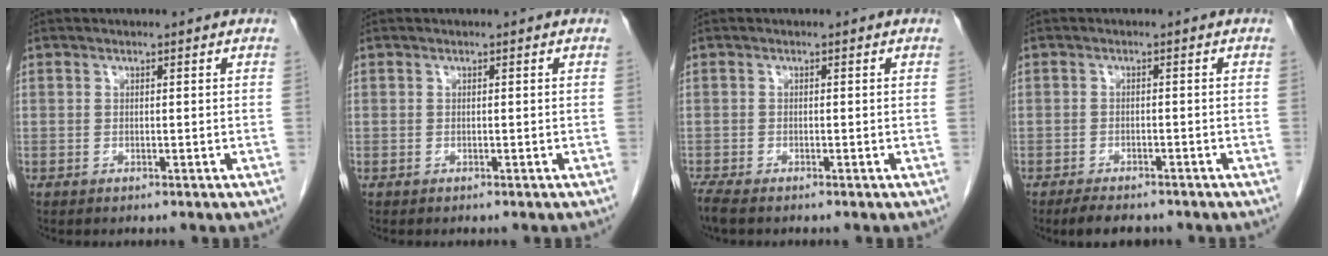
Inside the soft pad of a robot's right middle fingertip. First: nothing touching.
{"total": 0.0}
{"total": 2.5, "force": [-2.1, 0.4, 1.3], "torque": [-0.032, -0.009, -0.040]}
{"total": 5.2, "force": [-4.3, 1.8, 2.3], "torque": [-0.036, -0.007, -0.061]}